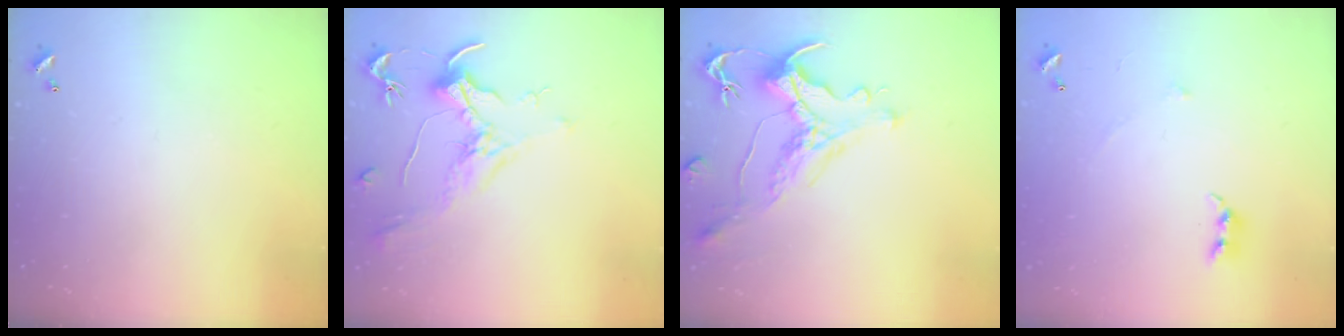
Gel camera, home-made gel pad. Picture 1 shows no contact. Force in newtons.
{"total": 1.8, "press": 1.6, "slide": 0.9}
{"total": 1.3, "press": 0.1, "slide": 1.3}
{"total": 4.8, "press": 4.7, "slide": 0.8}